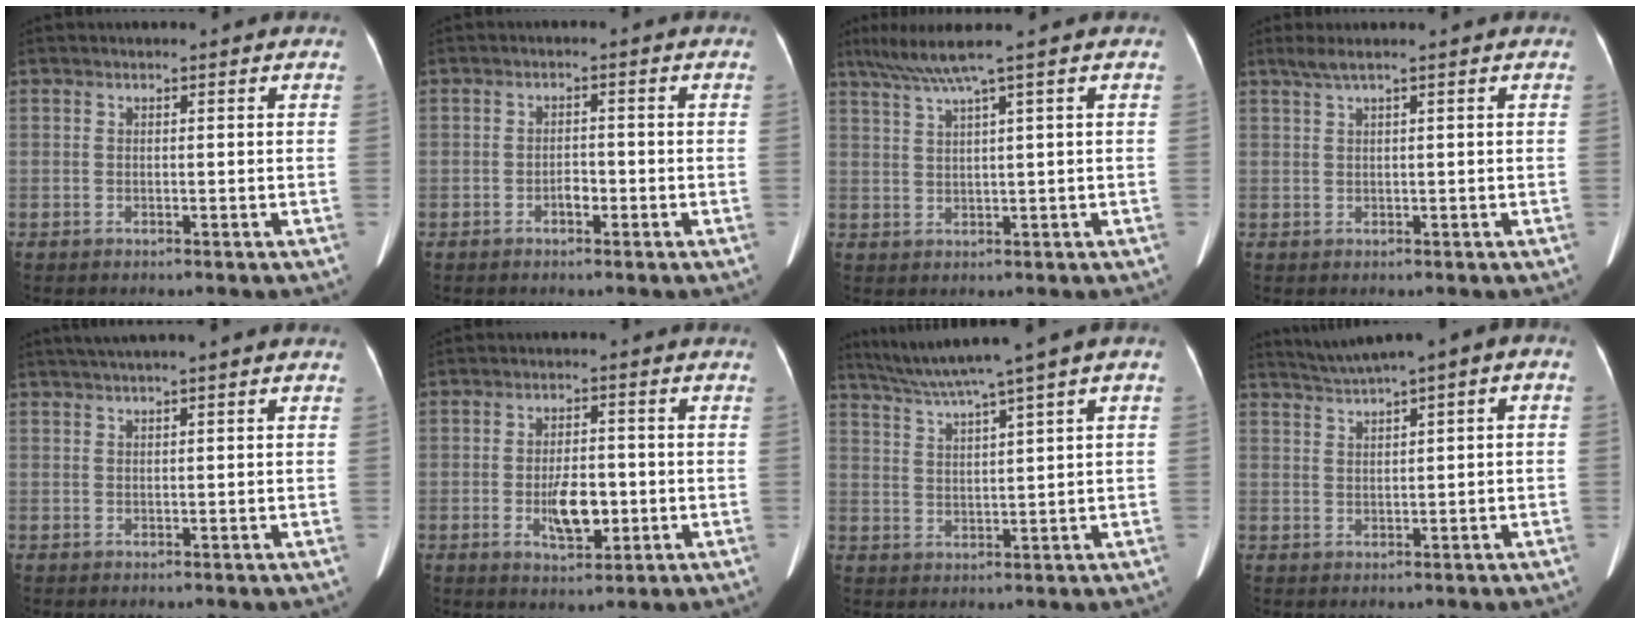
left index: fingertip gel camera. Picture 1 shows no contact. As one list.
[{"total": 1.9, "force": [-1.0, 0.9, 1.3], "torque": [-0.018, 0.005, -0.016]}, {"total": 4.7, "force": [3.1, -1.4, 3.2], "torque": [-0.071, 0.012, 0.065]}, {"total": 1.7, "force": [1.0, -0.2, 1.4], "torque": [-0.041, 0.018, 0.029]}, {"total": 2.7, "force": [1.9, -0.4, 1.9], "torque": [-0.038, 0.020, 0.039]}, {"total": 6.3, "force": [-1.5, 2.8, 5.5], "torque": [-0.102, -0.001, -0.018]}, {"total": 9.0, "force": [6.1, -1.0, 6.5], "torque": [-0.109, 0.030, 0.107]}, {"total": 5.9, "force": [2.9, 0.6, 5.1], "torque": [-0.090, 0.034, 0.052]}]